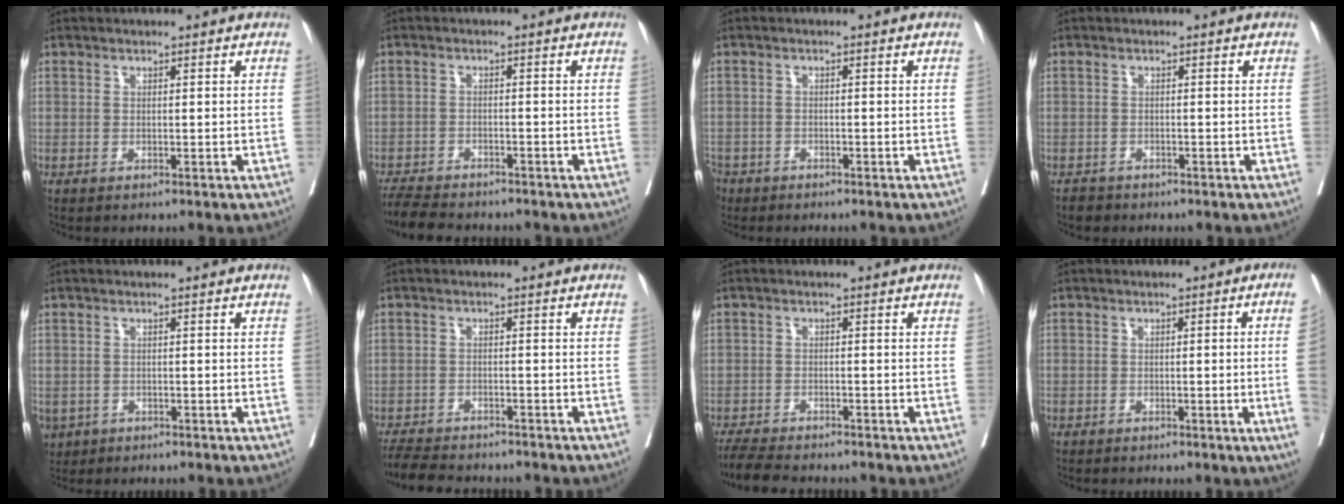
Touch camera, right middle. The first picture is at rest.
{"total": 7.7, "force": [-7.0, 1.0, 3.0], "torque": [-0.046, -0.017, -0.114]}
{"total": 4.8, "force": [-3.6, 3.0, 1.0], "torque": [-0.030, -0.003, -0.069]}
{"total": 1.6, "force": [-1.3, 0.9, 0.0], "torque": [-0.005, 0.001, -0.023]}
{"total": 4.2, "force": [-2.4, 3.3, 1.1], "torque": [-0.019, 0.001, -0.036]}
{"total": 8.4, "force": [-7.7, 1.6, 2.9], "torque": [-0.043, -0.011, -0.120]}
{"total": 7.5, "force": [-6.8, 1.1, 3.0], "torque": [-0.045, -0.018, -0.111]}
{"total": 5.1, "force": [-1.1, -1.0, 4.8], "torque": [-0.055, -0.001, -0.016]}